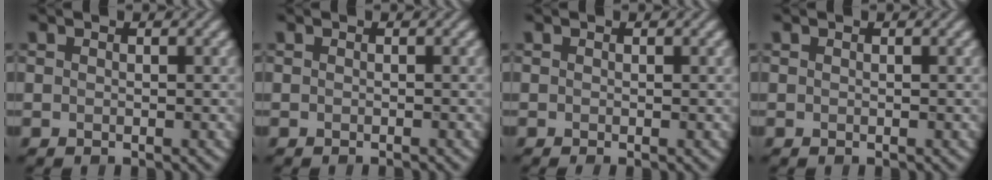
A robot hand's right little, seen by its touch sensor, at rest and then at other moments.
{"total": 0.5, "force": [-0.4, 0.1, 0.4], "torque": [-0.003, 0.001, -0.008]}
{"total": 0.6, "force": [-0.2, 0.1, 0.5], "torque": [-0.010, -0.006, -0.003]}
{"total": 0.0}